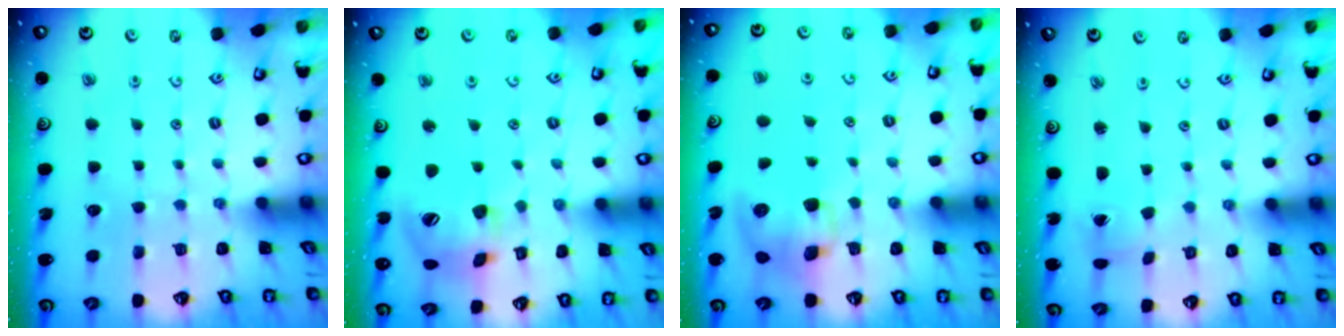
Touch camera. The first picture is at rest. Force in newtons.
{"total": 18.1, "press": 17.9, "slide": 2.4}
{"total": 9.3, "press": 9.2, "slide": 1.5}
{"total": 1.3, "press": 1.3, "slide": 0.0}